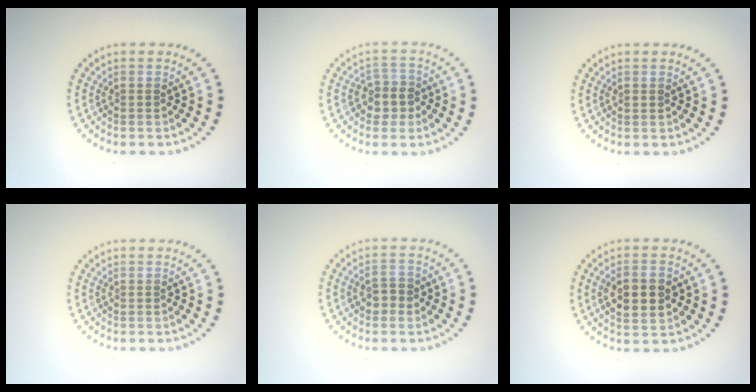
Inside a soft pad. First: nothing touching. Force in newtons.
{"total": 2.5, "press": 2.2, "slide": 1.0}
{"total": 0.5, "press": 0.5, "slide": 0.1}
{"total": 0.0}
{"total": 2.0, "press": 2.0, "slide": 0.3}
{"total": 3.8, "press": 3.8, "slide": 0.4}